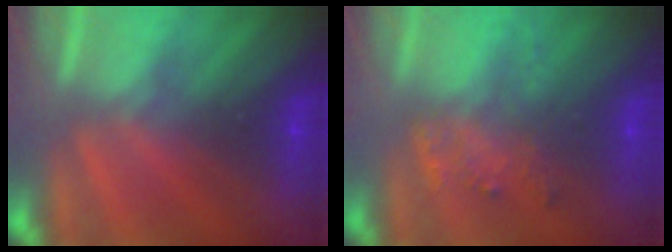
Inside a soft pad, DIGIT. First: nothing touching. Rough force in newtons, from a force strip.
{"total": 1.7}